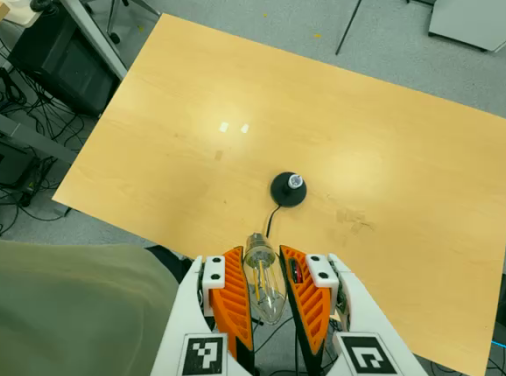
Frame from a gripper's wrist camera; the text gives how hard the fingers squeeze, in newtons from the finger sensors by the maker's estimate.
{"total": 19.2, "left": 20.1, "right": 18.4}